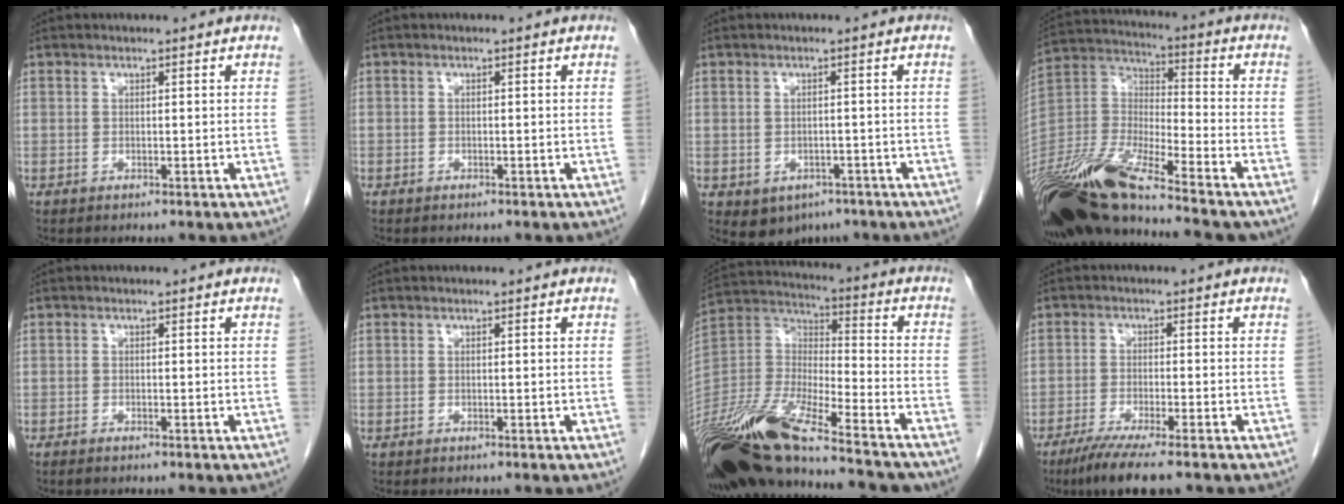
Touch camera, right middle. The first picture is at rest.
{"total": 0.7, "force": [-0.6, 0.5, 0.1], "torque": [-0.004, 0.002, -0.010]}
{"total": 5.3, "force": [-2.9, 4.0, 1.8], "torque": [-0.021, 0.002, -0.031]}
{"total": 19.9, "force": [-15.8, 2.1, 11.9], "torque": [-0.276, -0.028, -0.302]}
{"total": 0.8, "force": [-0.7, 0.1, 0.5], "torque": [-0.014, -0.003, -0.011]}
{"total": 0.0}
{"total": 24.1, "force": [-19.0, 3.4, 14.4], "torque": [-0.311, -0.029, -0.347]}
{"total": 7.4, "force": [-5.5, 0.2, 5.0], "torque": [-0.081, -0.018, -0.088]}